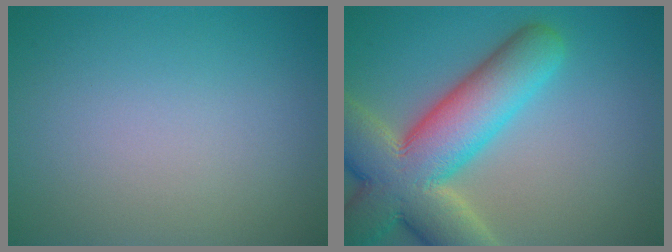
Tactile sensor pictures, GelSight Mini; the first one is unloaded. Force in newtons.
{"total": 12.0, "press": 11.9, "slide": 1.0}